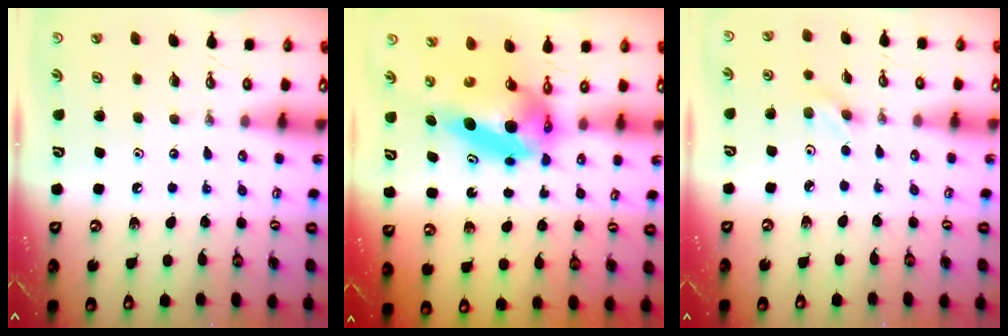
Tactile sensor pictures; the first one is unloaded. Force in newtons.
{"total": 7.6, "press": 7.6, "slide": 0.6}
{"total": 2.7, "press": 2.3, "slide": 1.4}